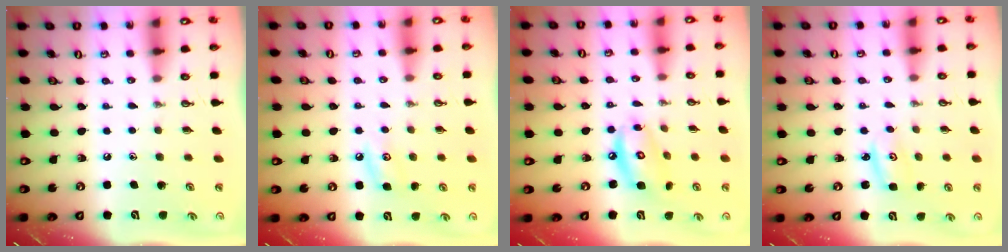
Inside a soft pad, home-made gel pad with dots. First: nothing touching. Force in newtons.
{"total": 5.7, "press": 5.7, "slide": 0.8}
{"total": 10.1, "press": 10.1, "slide": 0.8}
{"total": 2.8, "press": 2.8, "slide": 0.3}